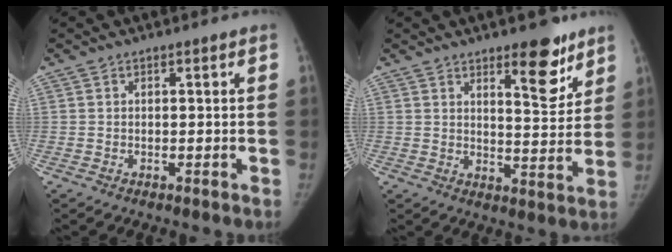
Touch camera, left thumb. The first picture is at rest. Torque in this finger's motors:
{"motor_torque": [0.45, -0.21, 0.74, -0.80, 0.25]}